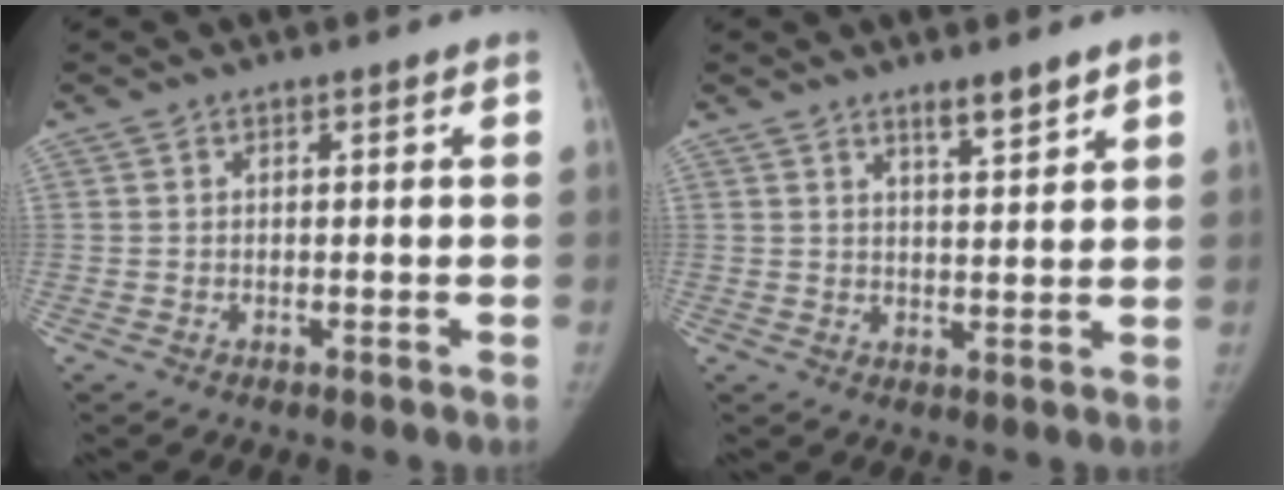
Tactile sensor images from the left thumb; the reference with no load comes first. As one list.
[{"total": 4.1, "force": [3.2, 0.6, 2.6], "torque": [-0.034, -0.027, 0.051]}]